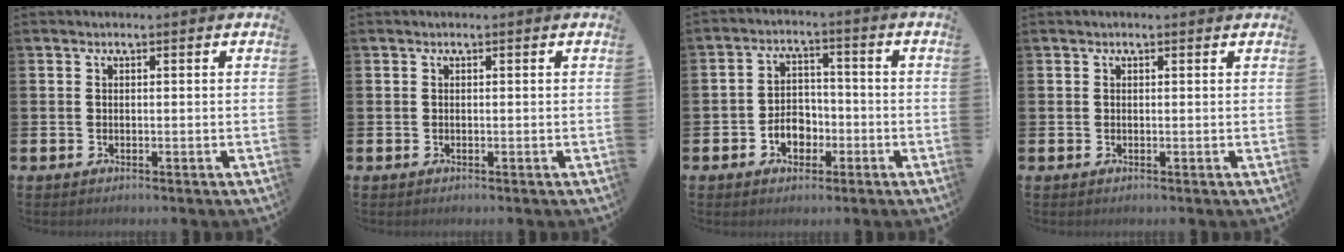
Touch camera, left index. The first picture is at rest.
{"total": 0.0}
{"total": 4.4, "force": [-1.8, 3.3, 2.2], "torque": [-0.030, 0.000, -0.042]}
{"total": 0.0}